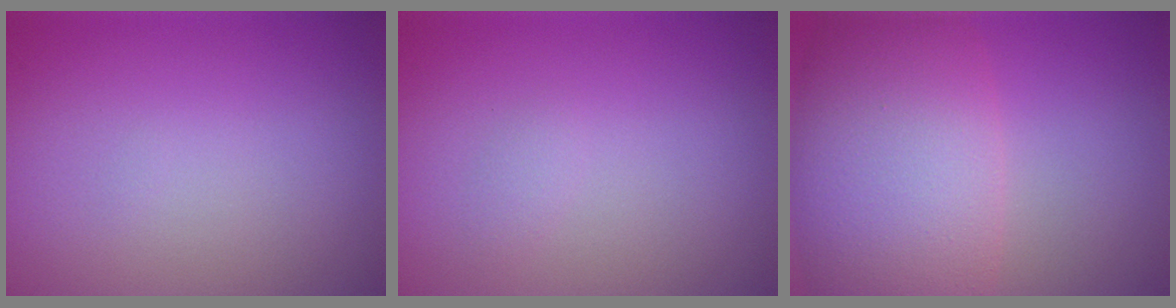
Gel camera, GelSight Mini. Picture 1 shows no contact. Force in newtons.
{"total": 0.6, "press": 0.6, "slide": 0.1}
{"total": 10.8, "press": 10.8, "slide": 0.4}